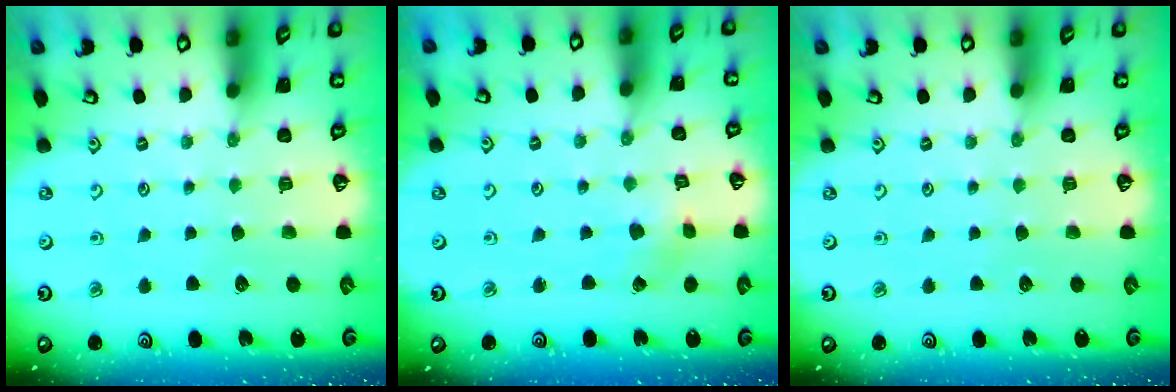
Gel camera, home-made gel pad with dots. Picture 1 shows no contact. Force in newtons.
{"total": 2.3, "press": 2.3, "slide": 0.3}
{"total": 0.0}